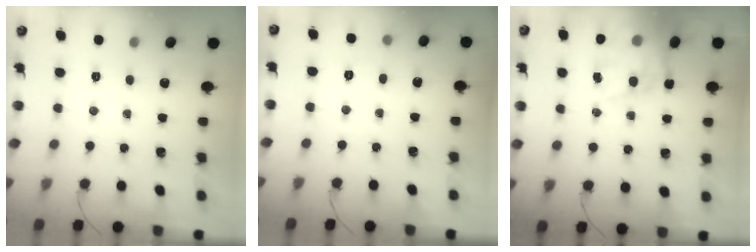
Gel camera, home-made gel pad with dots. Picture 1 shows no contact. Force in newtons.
{"total": 4.5, "press": 4.4, "slide": 1.1}
{"total": 15.2, "press": 14.8, "slide": 3.6}